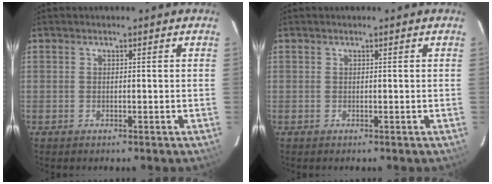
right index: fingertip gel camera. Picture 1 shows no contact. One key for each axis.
{"total": 0.0}